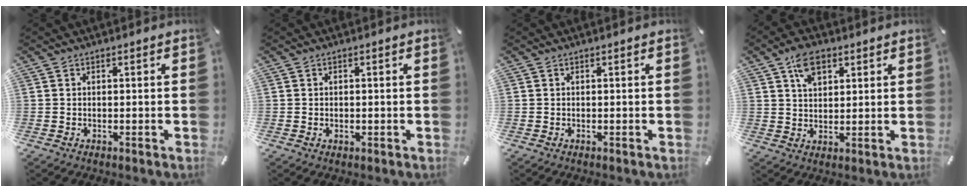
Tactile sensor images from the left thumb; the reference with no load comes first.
{"total": 0.7, "force": [0.0, 0.5, 0.4], "torque": [-0.009, 0.002, -0.001]}
{"total": 0.0}
{"total": 7.1, "force": [3.7, 4.6, 4.0], "torque": [-0.067, -0.001, 0.066]}